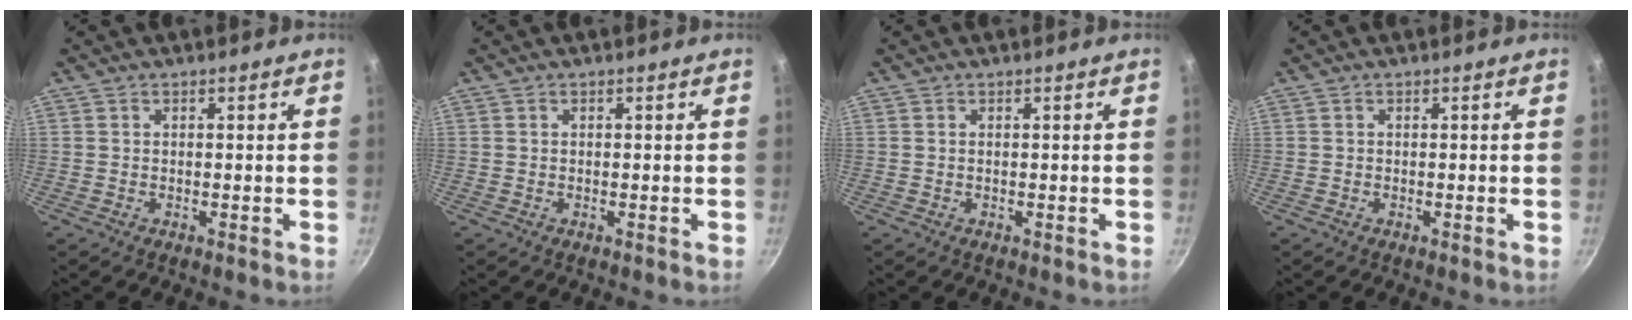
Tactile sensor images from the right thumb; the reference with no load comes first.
{"total": 0.0}
{"total": 0.0}
{"total": 0.0}